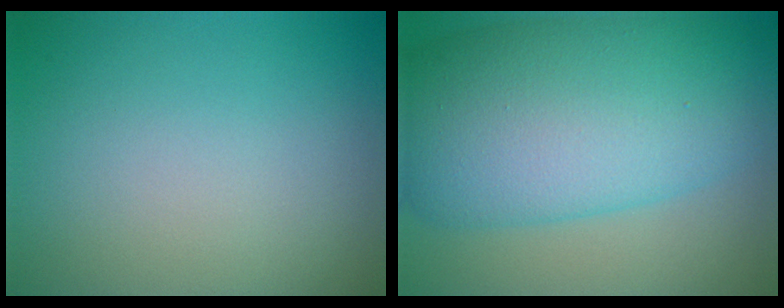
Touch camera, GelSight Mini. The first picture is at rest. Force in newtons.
{"total": 12.8, "press": 12.8, "slide": 0.4}